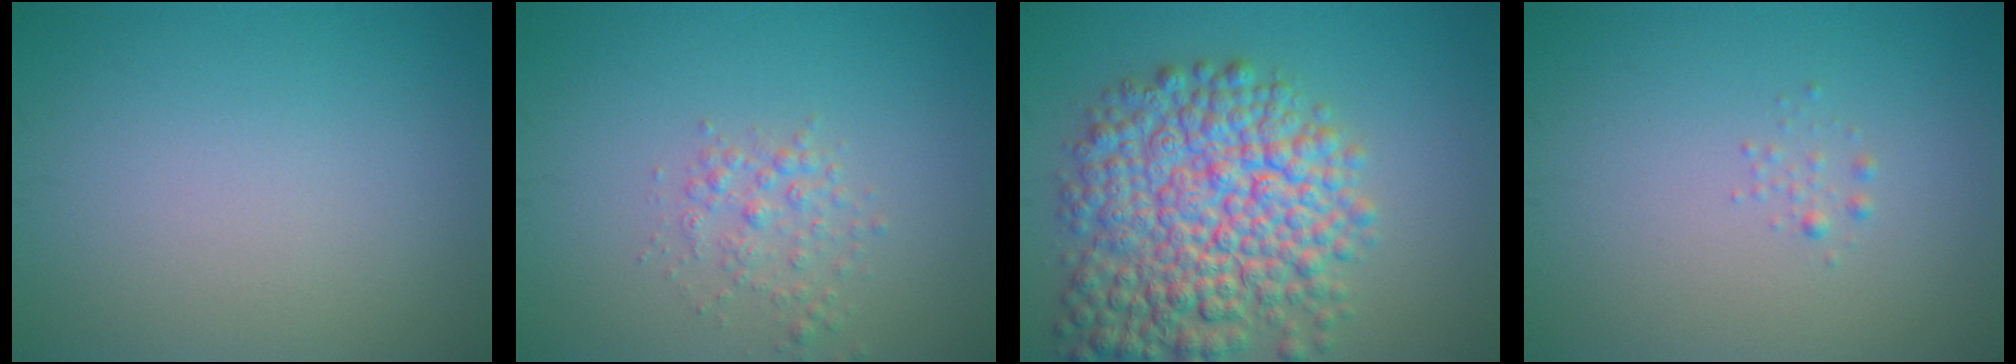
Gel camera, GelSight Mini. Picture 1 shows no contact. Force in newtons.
{"total": 1.9, "press": 1.9, "slide": 0.1}
{"total": 10.3, "press": 10.3, "slide": 0.4}
{"total": 0.7, "press": 0.7, "slide": 0.0}